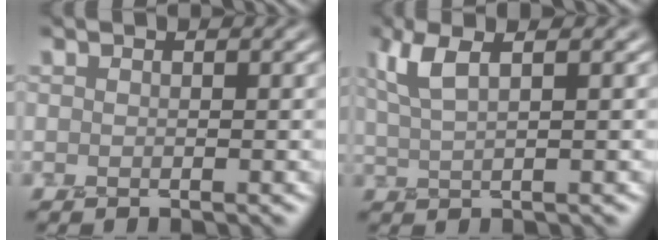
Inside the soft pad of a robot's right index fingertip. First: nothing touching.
{"total": 3.5, "force": [1.7, 1.1, 2.9], "torque": [-0.053, 0.008, 0.032]}